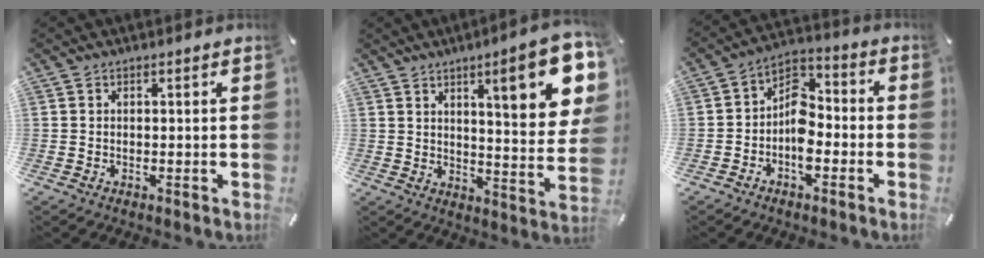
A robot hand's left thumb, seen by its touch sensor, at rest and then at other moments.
{"total": 17.0, "force": [8.3, 4.3, 14.2], "torque": [-0.189, -0.046, 0.120]}
{"total": 8.7, "force": [-4.0, 5.2, 5.7], "torque": [-0.117, 0.014, -0.076]}